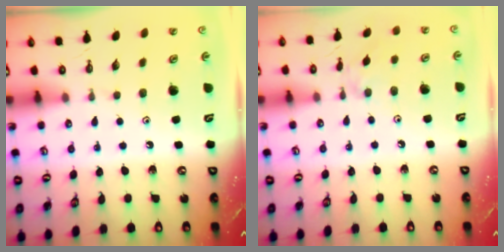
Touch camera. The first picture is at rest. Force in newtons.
{"total": 2.5, "press": 2.5, "slide": 0.5}